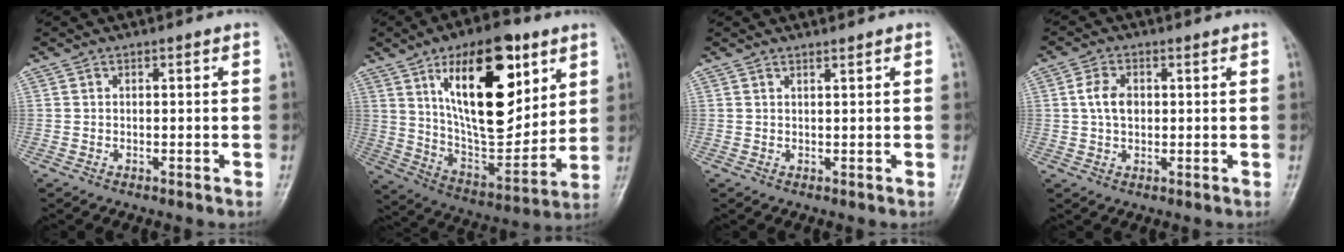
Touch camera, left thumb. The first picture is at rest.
{"total": 24.0, "force": [9.8, 11.0, 18.9], "torque": [-0.253, -0.048, 0.168]}
{"total": 0.7, "force": [0.6, -0.1, 0.2], "torque": [-0.006, -0.007, 0.012]}
{"total": 4.4, "force": [0.7, 2.9, 3.2], "torque": [-0.060, 0.004, 0.009]}